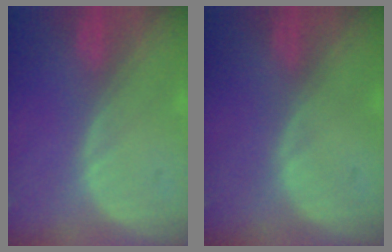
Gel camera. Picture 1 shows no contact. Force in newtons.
{"total": 0.0}